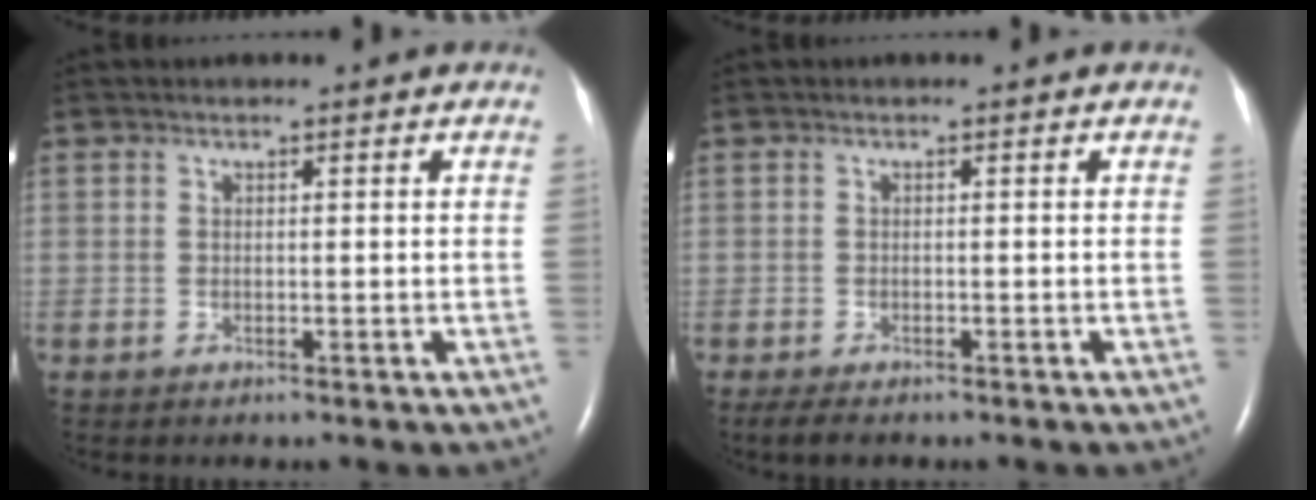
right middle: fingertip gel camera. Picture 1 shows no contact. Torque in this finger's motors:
{"motor_torque": [0.00, 0.00, 0.00, 0.02]}